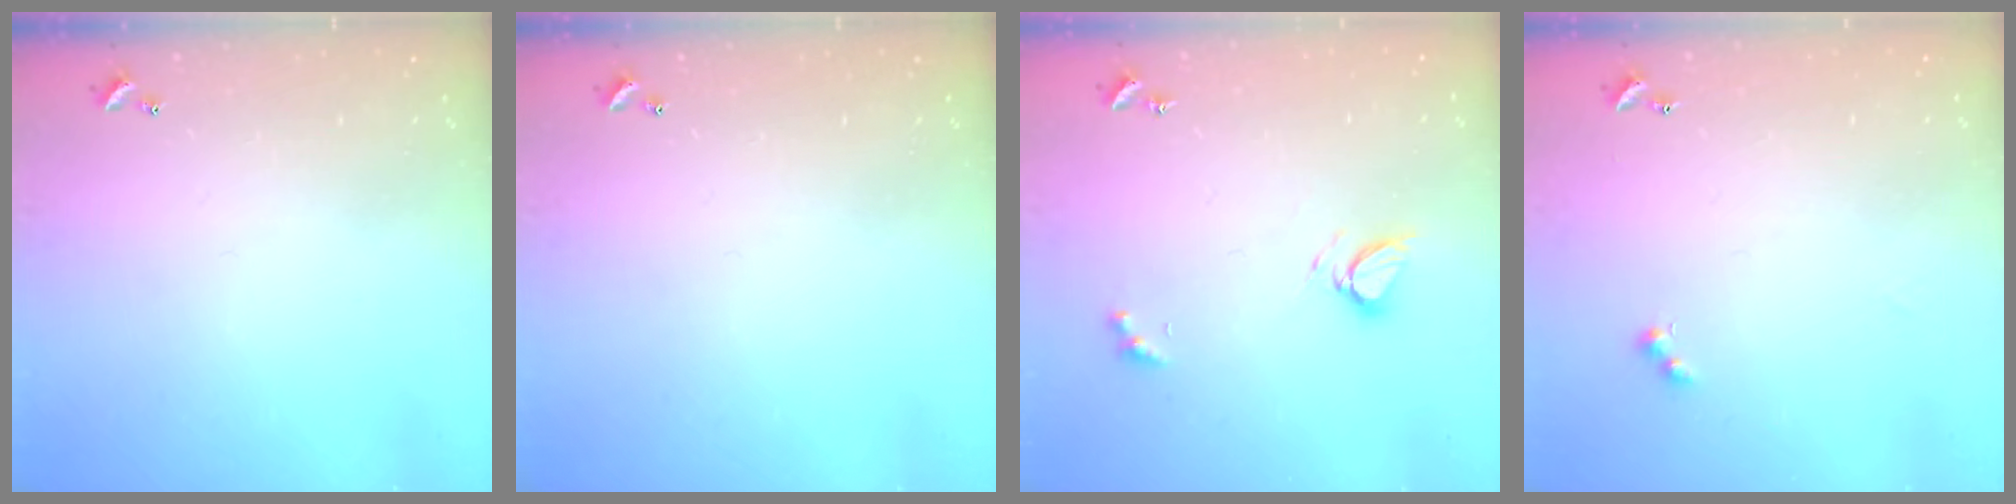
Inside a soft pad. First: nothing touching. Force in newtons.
{"total": 0.0}
{"total": 5.9, "press": 5.9, "slide": 0.4}
{"total": 2.4, "press": 2.3, "slide": 0.5}